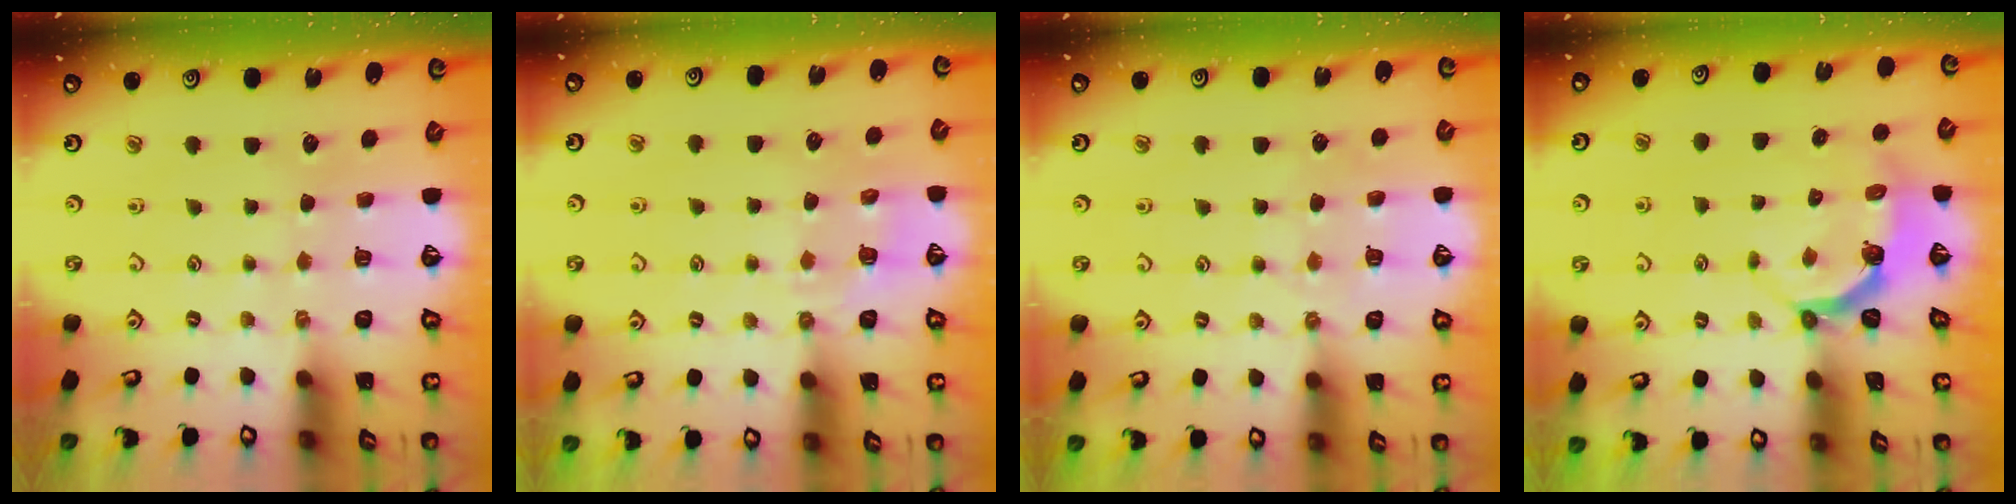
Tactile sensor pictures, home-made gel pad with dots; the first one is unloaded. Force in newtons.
{"total": 5.2, "press": 5.1, "slide": 1.1}
{"total": 6.5, "press": 6.4, "slide": 0.6}
{"total": 4.7, "press": 3.7, "slide": 2.9}